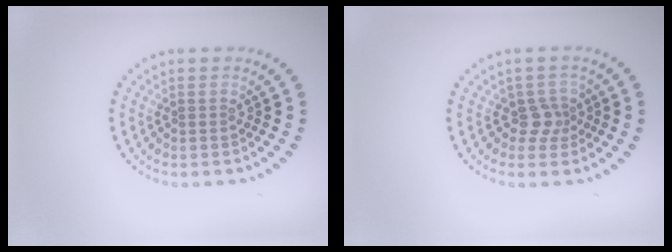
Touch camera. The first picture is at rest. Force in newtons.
{"total": 2.0, "press": 1.4, "slide": 1.3}